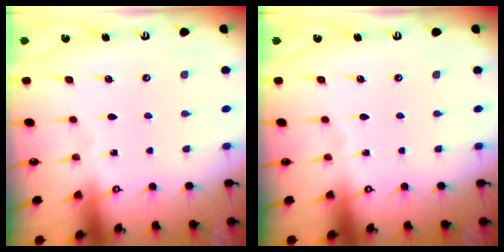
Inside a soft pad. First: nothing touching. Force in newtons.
{"total": 0.0}